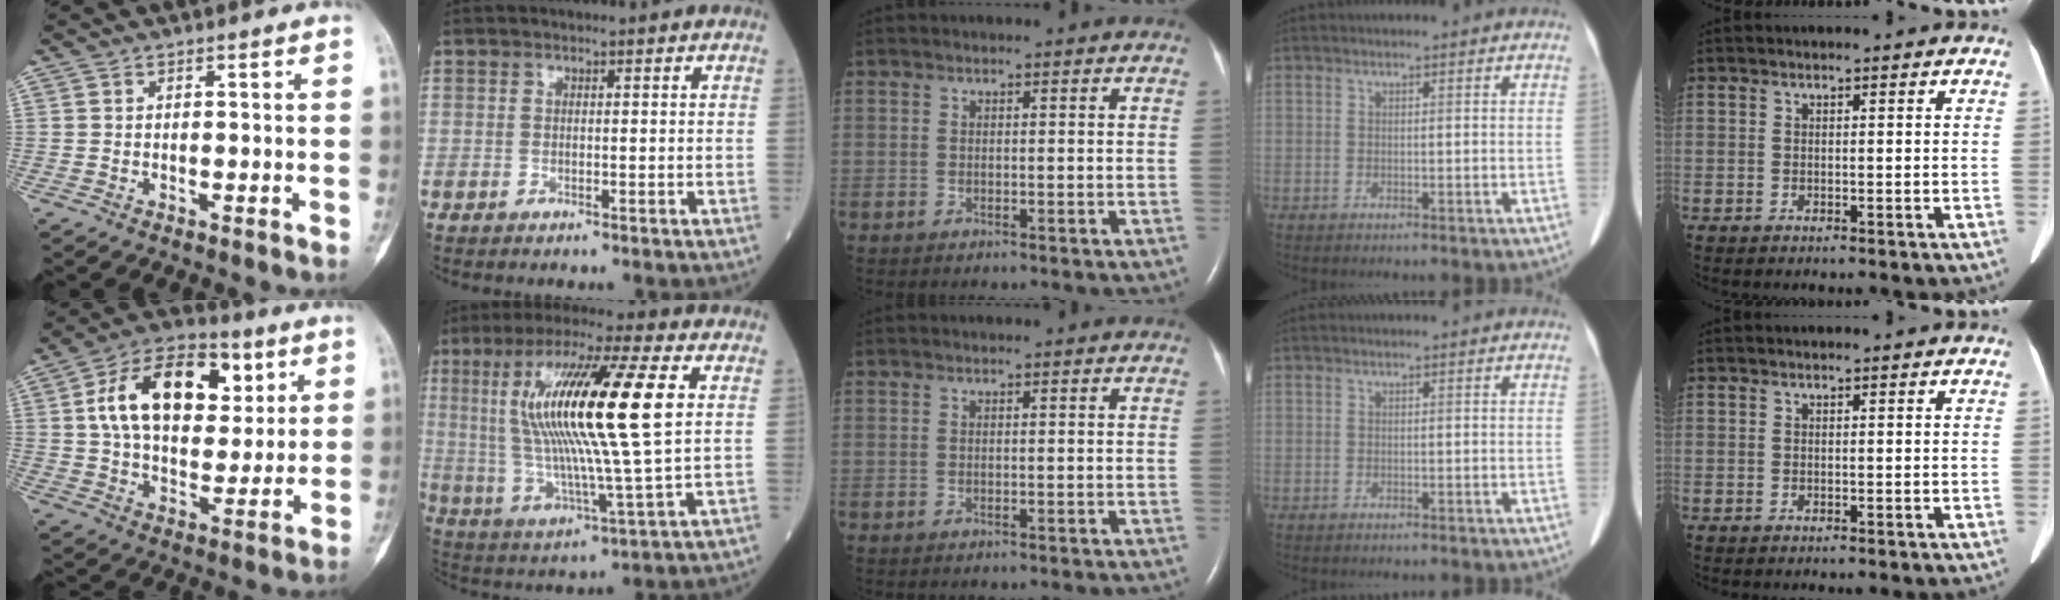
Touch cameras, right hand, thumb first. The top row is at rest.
{"thumb": {"total": 19.7, "force": [5.9, 12.3, 14.2], "torque": [-0.200, 0.001, 0.094]}, "index": {"total": 21.1, "force": [4.6, 1.4, 20.6], "torque": [-0.402, 0.010, 0.069]}, "middle": {"total": 0.8, "force": [-0.7, 0.2, 0.3], "torque": [-0.007, -0.001, -0.008]}}